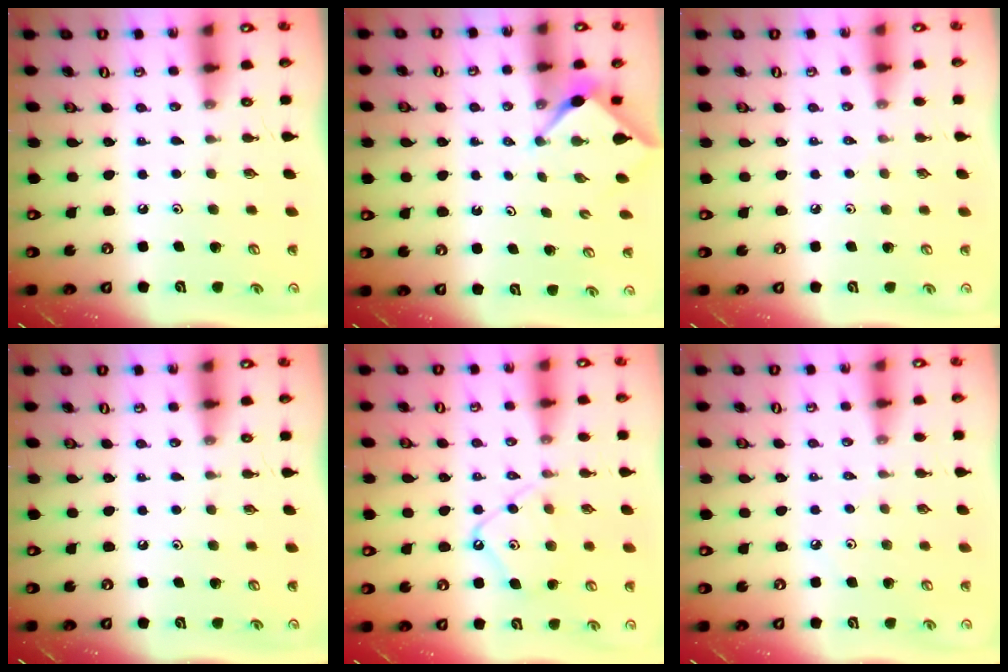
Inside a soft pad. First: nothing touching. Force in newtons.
{"total": 3.0, "press": 2.9, "slide": 0.3}
{"total": 0.6, "press": 0.6, "slide": 0.3}
{"total": 0.0}
{"total": 11.2, "press": 11.1, "slide": 1.1}
{"total": 0.8, "press": 0.7, "slide": 0.3}